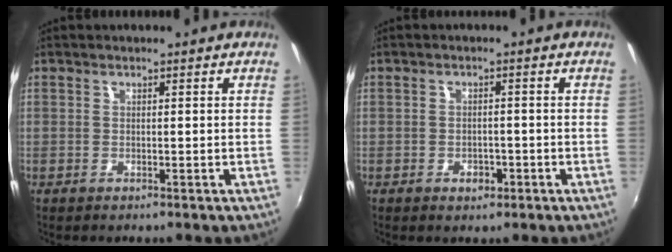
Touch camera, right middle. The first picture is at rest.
{"total": 2.5, "force": [-1.3, 1.8, 1.1], "torque": [-0.019, 0.000, -0.017]}